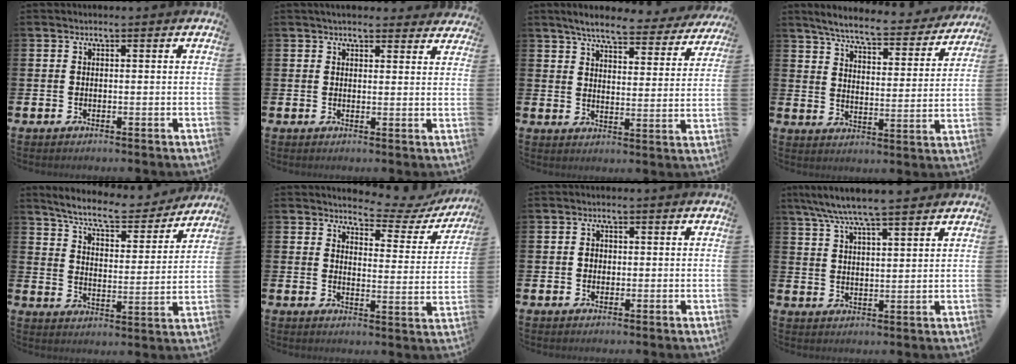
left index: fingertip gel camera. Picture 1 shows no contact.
{"total": 3.2, "force": [3.1, 0.7, 0.4], "torque": [-0.001, -0.017, 0.055]}
{"total": 6.1, "force": [5.7, 0.8, 2.1], "torque": [-0.049, -0.038, 0.092]}
{"total": 6.6, "force": [6.0, 0.8, 2.5], "torque": [-0.069, -0.043, 0.097]}
{"total": 7.9, "force": [7.3, 1.2, 2.7], "torque": [-0.078, -0.050, 0.123]}
{"total": 4.5, "force": [4.1, 1.4, 1.0], "torque": [-0.036, -0.030, 0.067]}
{"total": 1.2, "force": [0.1, 1.1, 0.5], "torque": [-0.001, 0.006, -0.001]}
{"total": 6.9, "force": [6.4, 0.5, 2.6], "torque": [-0.067, -0.023, 0.114]}